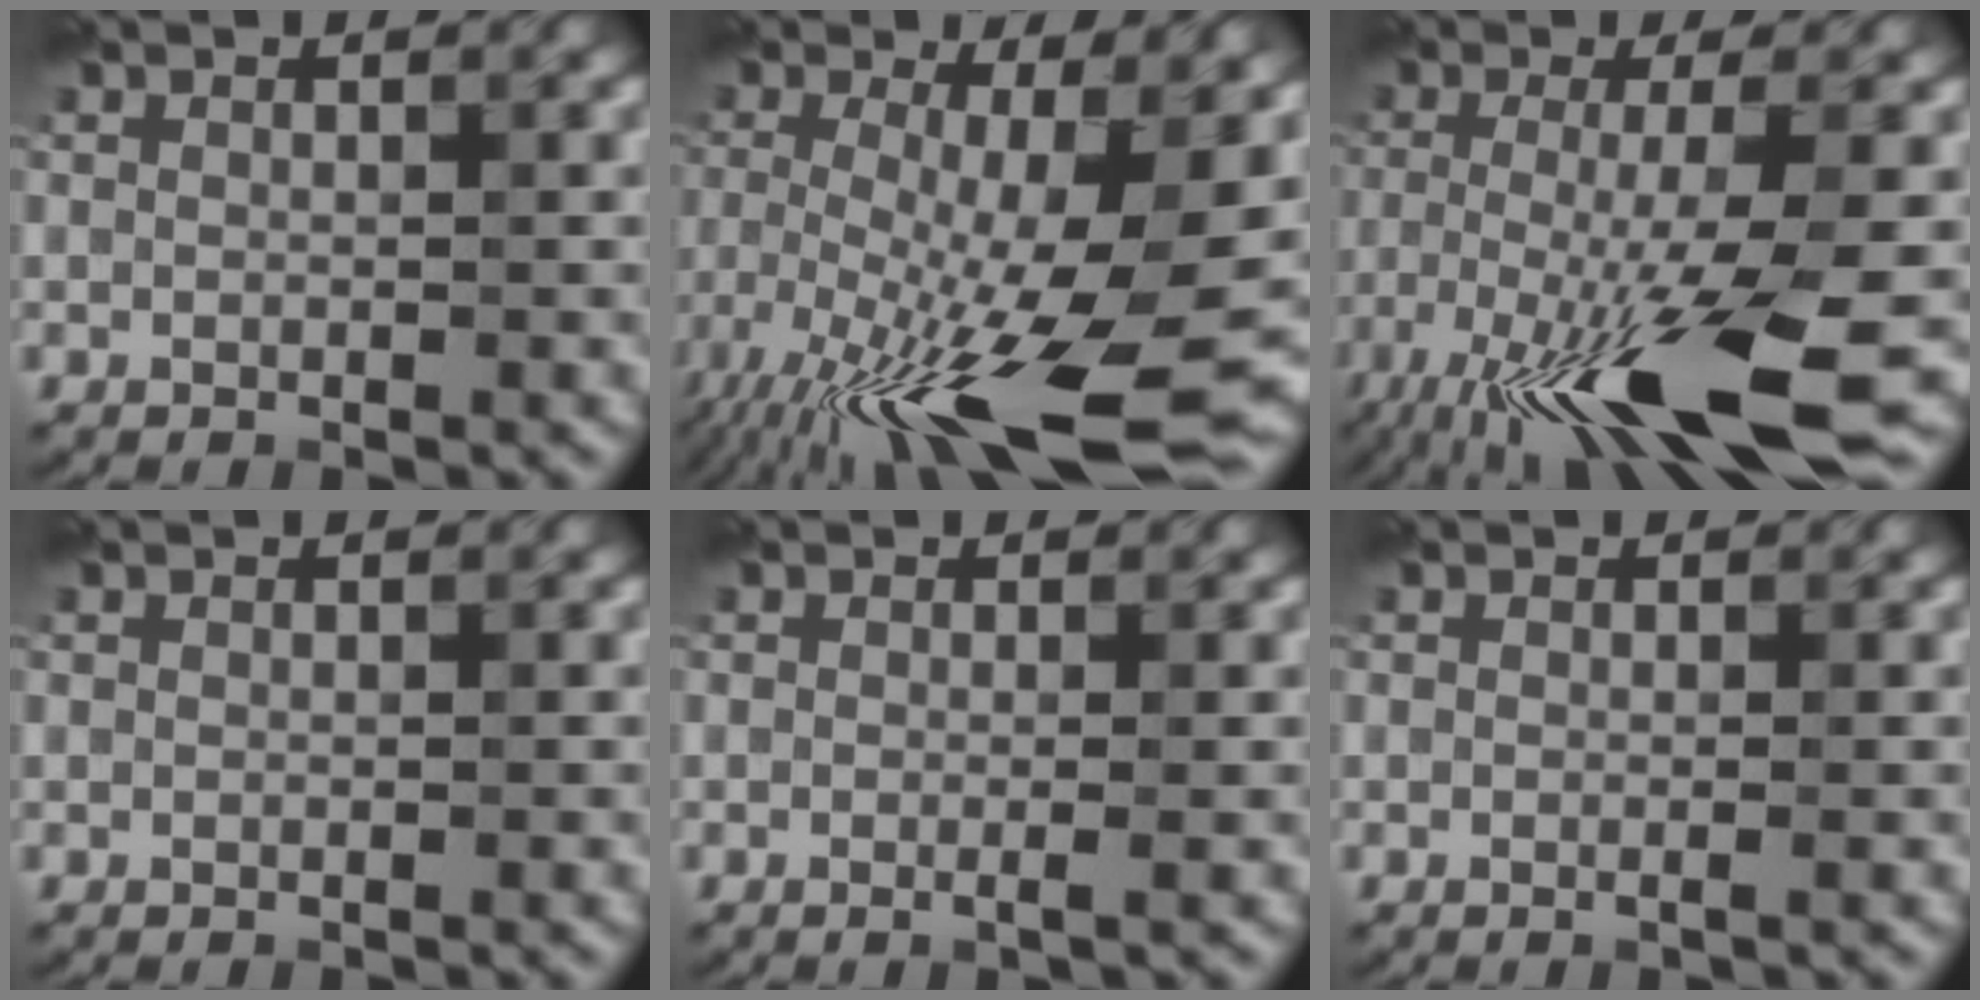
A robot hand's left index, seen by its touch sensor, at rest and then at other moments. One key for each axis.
{"total": 16.0, "fx": -5.3, "fy": 4.4, "fz": 14.4, "tx": -0.249, "ty": -0.024, "tz": -0.091}
{"total": 11.2, "fx": -5.4, "fy": 1.8, "fz": 9.7, "tx": -0.167, "ty": -0.017, "tz": -0.101}
{"total": 0.0}
{"total": 1.2, "fx": -0.1, "fy": 0.3, "fz": 1.1, "tx": -0.016, "ty": -0.007, "tz": -0.009}
{"total": 0.5, "fx": -0.1, "fy": 0.1, "fz": 0.5, "tx": -0.010, "ty": -0.008, "tz": -0.005}